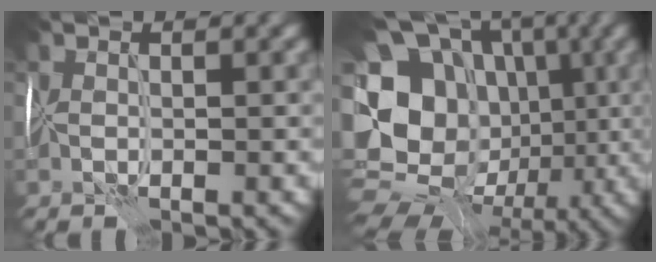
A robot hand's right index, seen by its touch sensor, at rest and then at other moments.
{"total": 19.0, "force": [-1.8, 16.7, 8.9], "torque": [-0.173, 0.011, -0.045]}